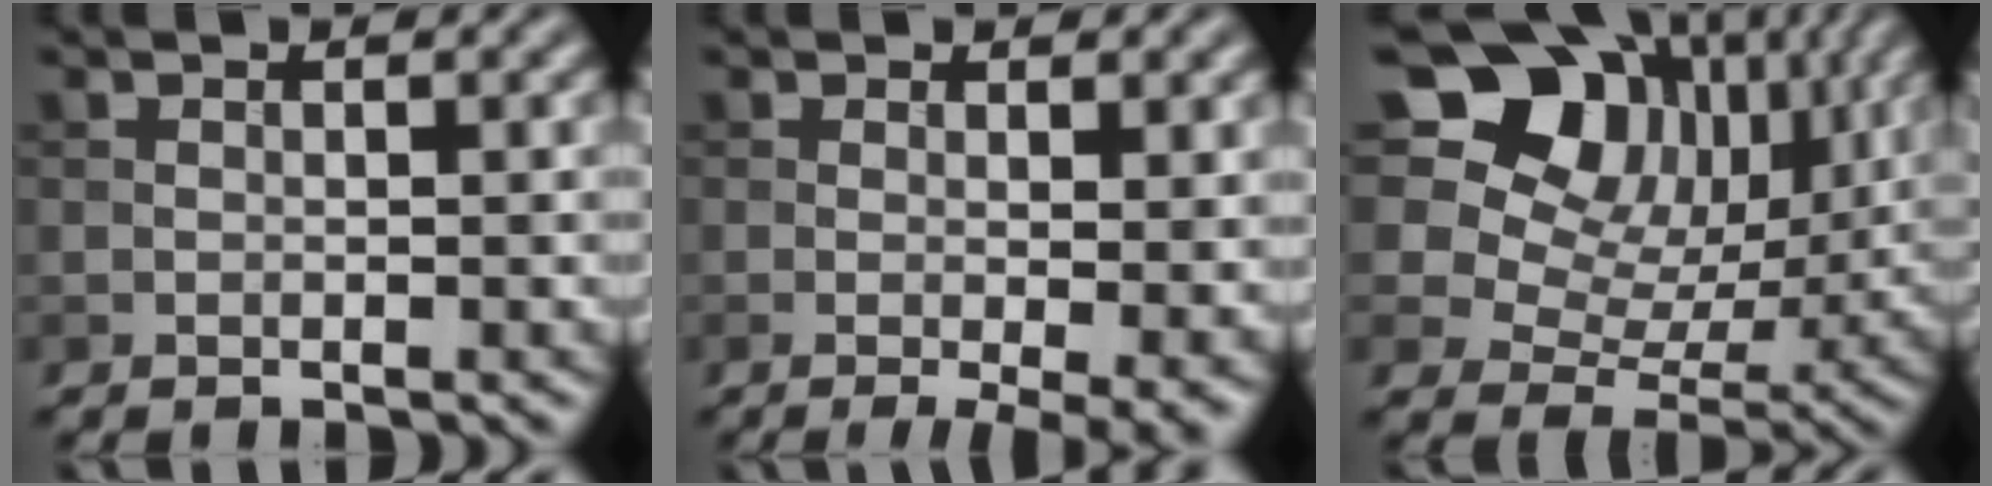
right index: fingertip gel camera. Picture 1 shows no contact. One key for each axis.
{"total": 4.4, "fx": -0.7, "fy": 0.9, "fz": 4.3, "tx": -0.058, "ty": -0.011, "tz": -0.006}
{"total": 14.2, "fx": 7.6, "fy": 9.8, "fz": 7.0, "tx": -0.150, "ty": 0.055, "tz": 0.112}